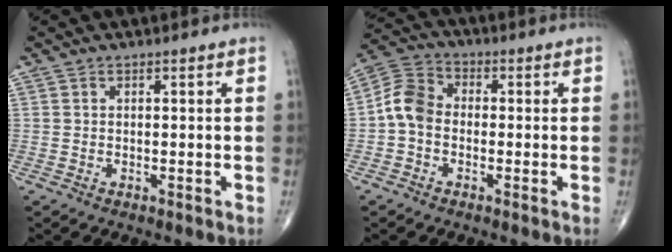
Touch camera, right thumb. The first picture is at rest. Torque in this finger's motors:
{"motor_torque": [0.95, 0.90, 0.77, -0.16, 0.08]}